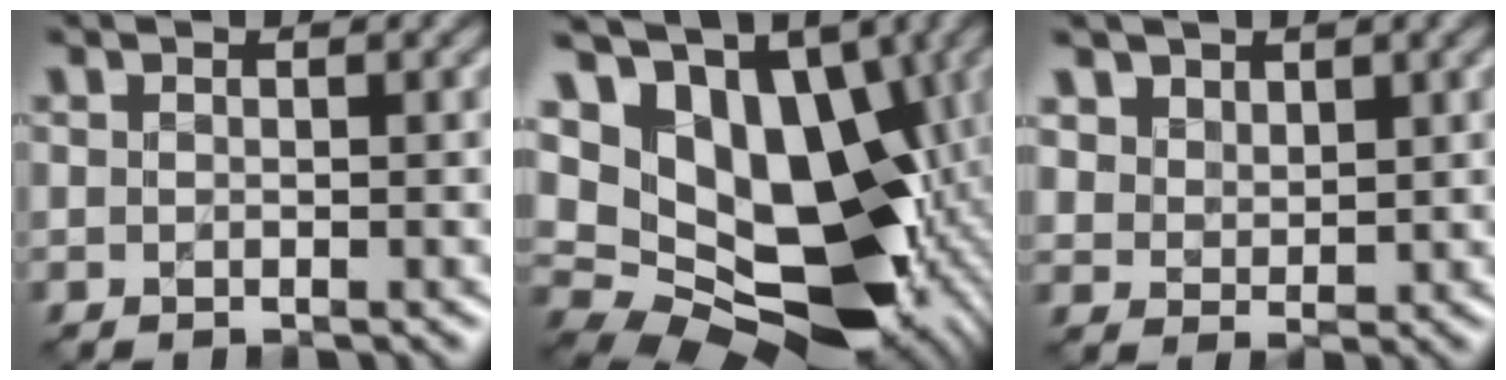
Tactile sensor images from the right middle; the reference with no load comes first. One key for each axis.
{"total": 16.5, "fx": 1.9, "fy": 11.5, "fz": 11.6, "tx": -0.172, "ty": -0.013, "tz": 0.063}
{"total": 3.0, "fx": 1.9, "fy": 2.1, "fz": 0.6, "tx": -0.032, "ty": 0.001, "tz": 0.049}